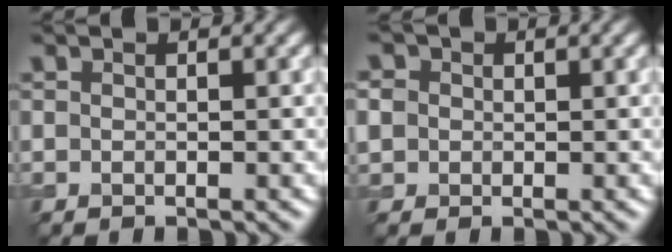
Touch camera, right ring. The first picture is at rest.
{"total": 2.9, "force": [0.9, 2.5, 1.1], "torque": [-0.033, 0.016, 0.007]}